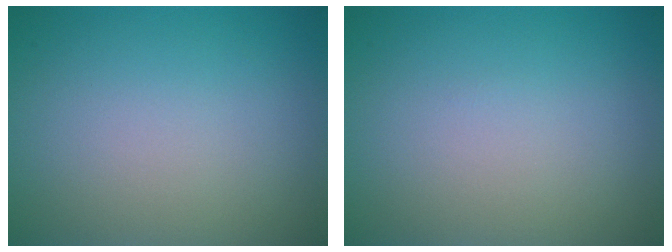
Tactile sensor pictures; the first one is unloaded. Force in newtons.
{"total": 0.0}